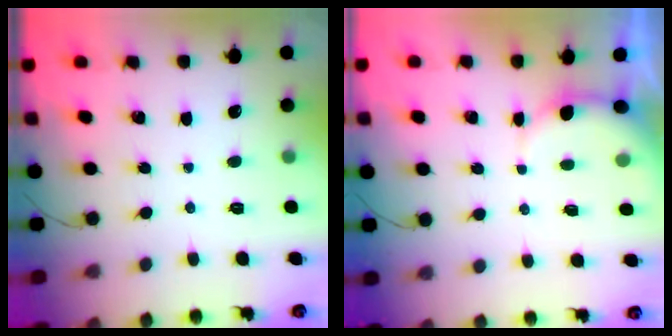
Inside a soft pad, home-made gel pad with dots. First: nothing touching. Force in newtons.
{"total": 4.9, "press": 4.9, "slide": 0.7}